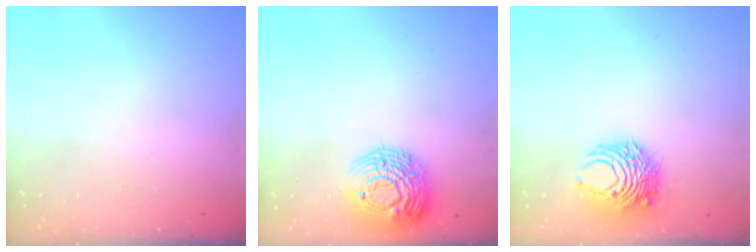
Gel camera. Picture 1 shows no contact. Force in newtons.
{"total": 16.1, "press": 16.0, "slide": 1.1}
{"total": 8.7, "press": 8.7, "slide": 0.5}